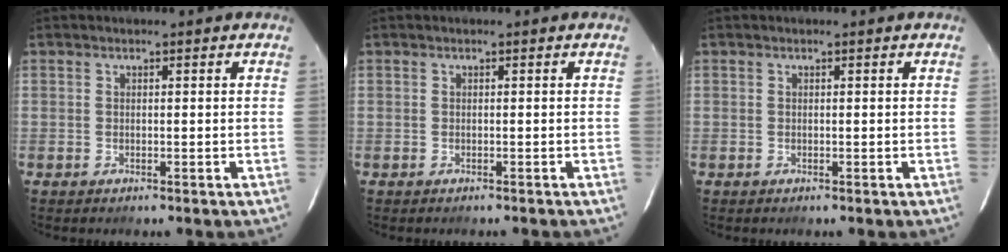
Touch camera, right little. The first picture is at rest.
{"total": 0.5, "force": [-0.5, 0.1, 0.2], "torque": [-0.005, 0.001, -0.005]}
{"total": 0.0}